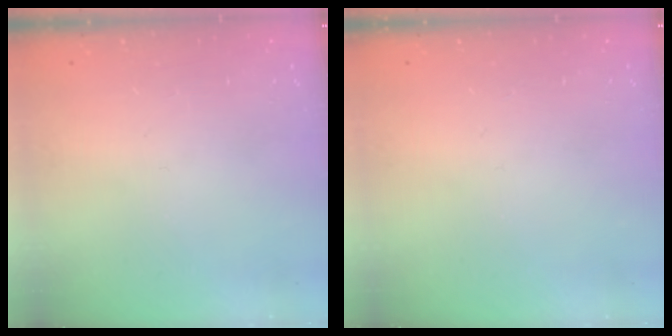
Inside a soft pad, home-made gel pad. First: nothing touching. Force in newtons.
{"total": 0.0}